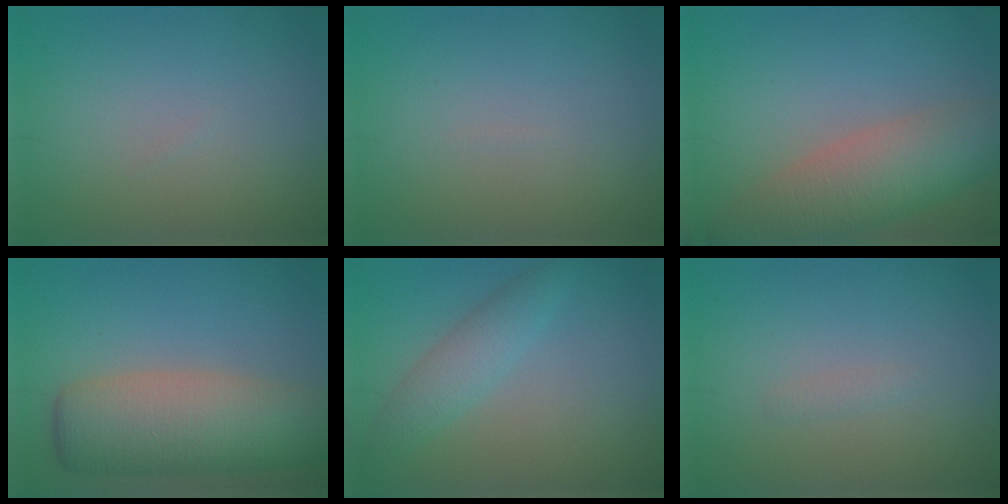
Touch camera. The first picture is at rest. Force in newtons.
{"total": 0.0}
{"total": 7.4, "press": 7.4, "slide": 0.6}
{"total": 9.4, "press": 9.3, "slide": 0.5}
{"total": 2.9, "press": 2.9, "slide": 0.1}
{"total": 0.7, "press": 0.7, "slide": 0.0}